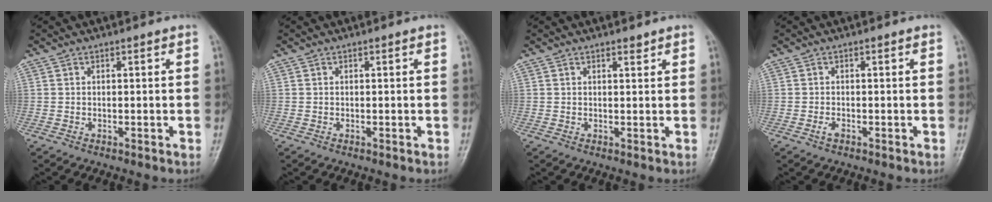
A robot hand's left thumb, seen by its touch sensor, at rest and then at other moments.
{"total": 0.0}
{"total": 1.1, "force": [0.9, 0.3, 0.5], "torque": [-0.006, -0.007, 0.013]}
{"total": 1.0, "force": [-0.6, 0.5, 0.7], "torque": [-0.014, 0.001, -0.012]}